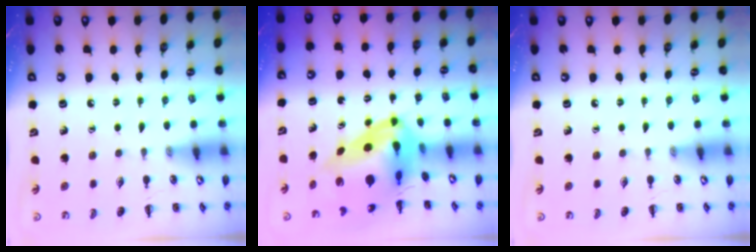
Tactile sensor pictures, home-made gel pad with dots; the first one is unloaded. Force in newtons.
{"total": 10.7, "press": 10.3, "slide": 2.9}
{"total": 0.0}